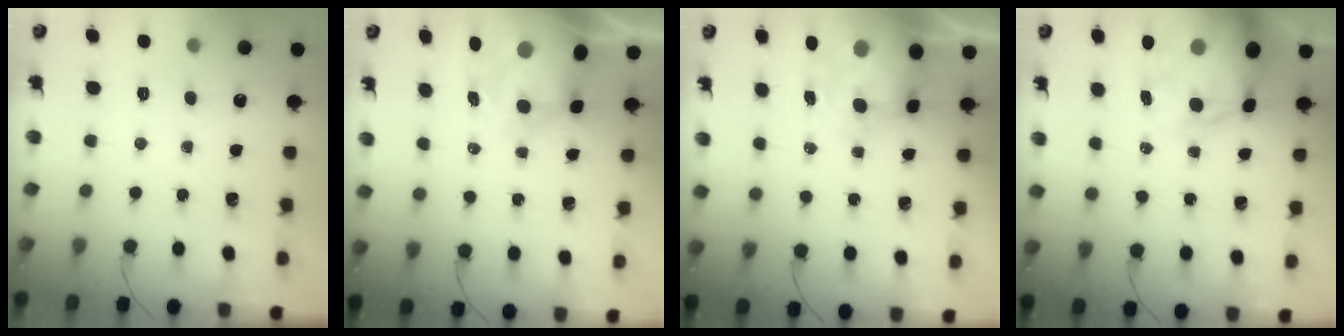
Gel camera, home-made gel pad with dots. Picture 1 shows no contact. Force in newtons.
{"total": 6.5, "press": 6.2, "slide": 2.1}
{"total": 8.4, "press": 8.2, "slide": 2.1}
{"total": 16.4, "press": 15.9, "slide": 3.9}